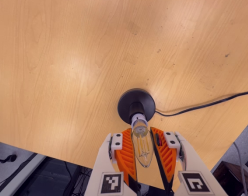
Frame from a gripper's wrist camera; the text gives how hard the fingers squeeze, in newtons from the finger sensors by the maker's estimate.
{"total": 10.8, "left": 10.0, "right": 11.6}